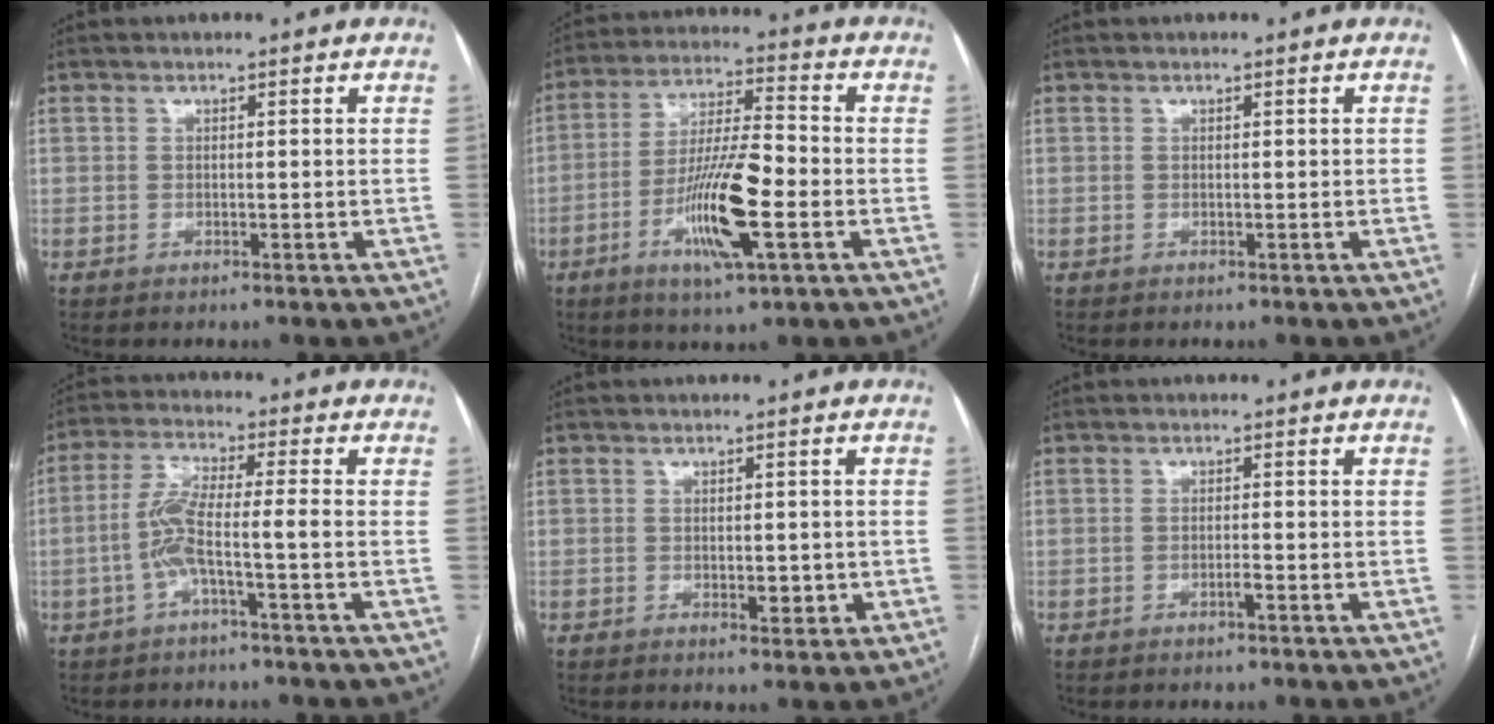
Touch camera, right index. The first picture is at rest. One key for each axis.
{"total": 13.1, "fx": -4.3, "fy": 1.8, "fz": 12.3, "tx": -0.233, "ty": -0.007, "tz": -0.077}
{"total": 0.0}
{"total": 6.3, "fx": -1.9, "fy": 0.0, "fz": 6.0, "tx": -0.129, "ty": 0.017, "tz": -0.039}
{"total": 2.6, "fx": -0.4, "fy": 1.4, "fz": 2.2, "tx": -0.027, "ty": -0.001, "tz": 0.001}
{"total": 0.8, "fx": -0.5, "fy": 0.0, "fz": 0.6, "tx": -0.014, "ty": 0.001, "tz": -0.008}